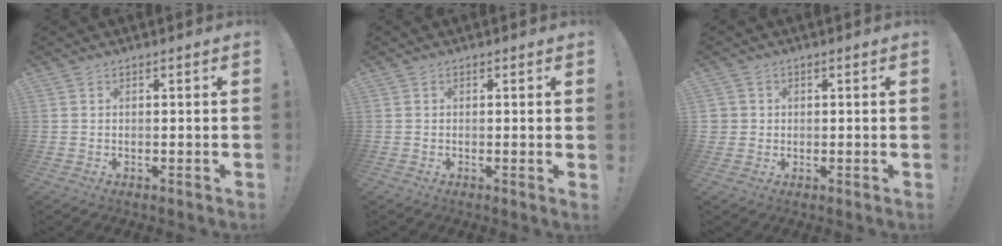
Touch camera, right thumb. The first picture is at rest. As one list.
[{"total": 0.9, "force": [0.3, -0.2, 0.9], "torque": [-0.008, -0.004, 0.002]}, {"total": 2.4, "force": [0.3, 2.4, 0.3], "torque": [-0.009, 0.005, 0.007]}]